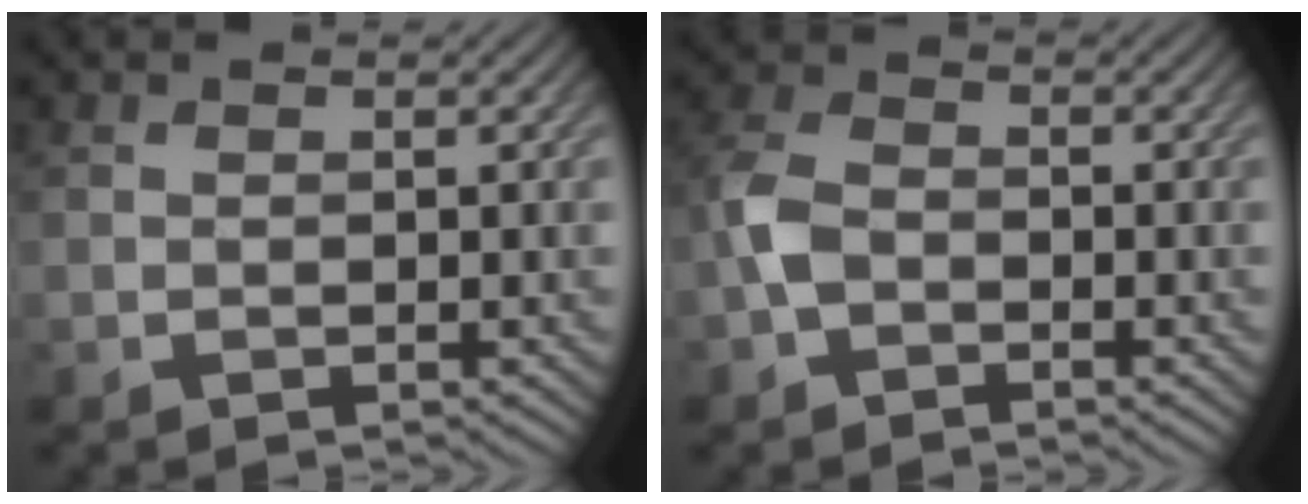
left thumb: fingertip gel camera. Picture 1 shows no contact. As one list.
[{"total": 3.6, "force": [-1.6, 2.4, 2.1], "torque": [-0.055, 0.004, -0.046]}]